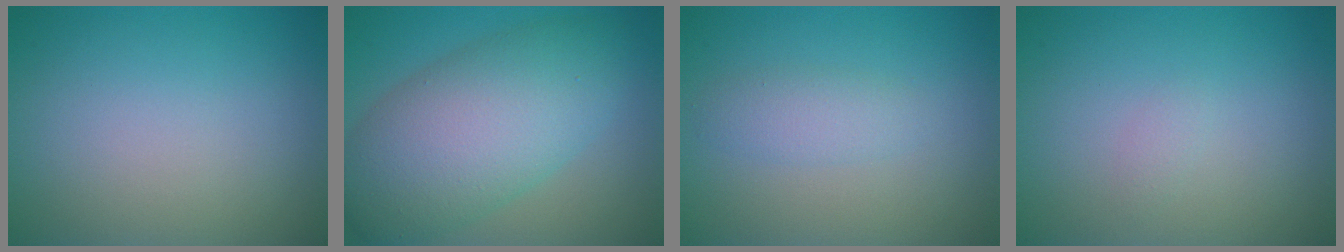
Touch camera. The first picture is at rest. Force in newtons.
{"total": 9.4, "press": 9.4, "slide": 0.2}
{"total": 1.8, "press": 1.8, "slide": 0.1}
{"total": 0.6, "press": 0.6, "slide": 0.1}